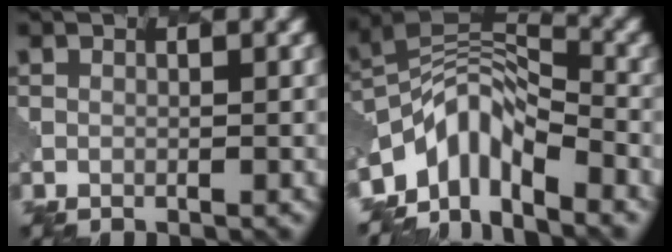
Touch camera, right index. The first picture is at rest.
{"total": 7.0, "force": [-4.6, 3.2, 4.2], "torque": [-0.059, 0.002, -0.099]}